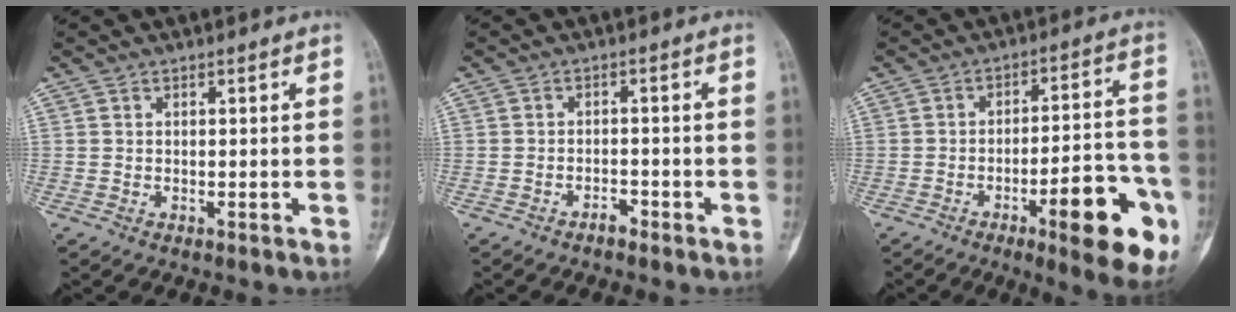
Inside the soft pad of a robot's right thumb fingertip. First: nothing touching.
{"total": 1.9, "force": [-1.6, 0.8, 0.7], "torque": [-0.010, 0.014, -0.029]}
{"total": 18.4, "force": [-7.6, 5.4, 15.9], "torque": [-0.166, 0.036, -0.098]}